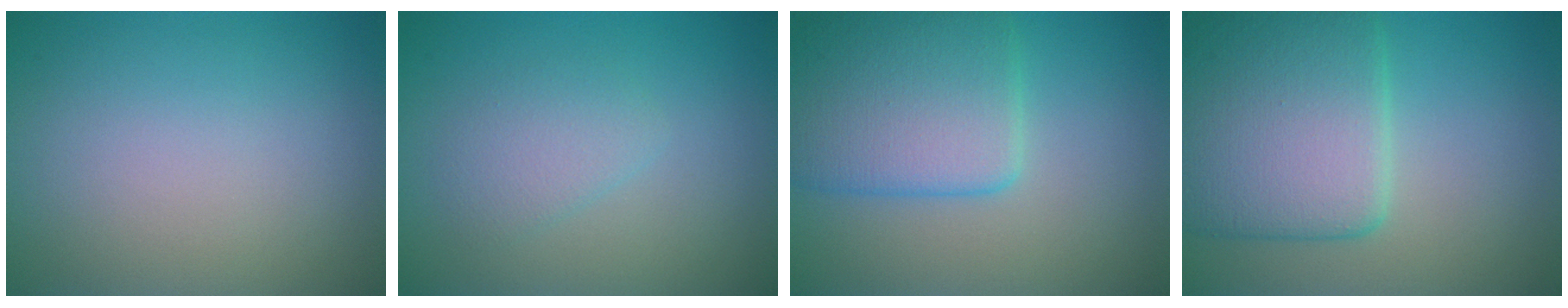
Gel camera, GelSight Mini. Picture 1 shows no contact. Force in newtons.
{"total": 2.0, "press": 2.0, "slide": 0.1}
{"total": 6.6, "press": 6.6, "slide": 0.3}
{"total": 8.6, "press": 8.6, "slide": 0.6}